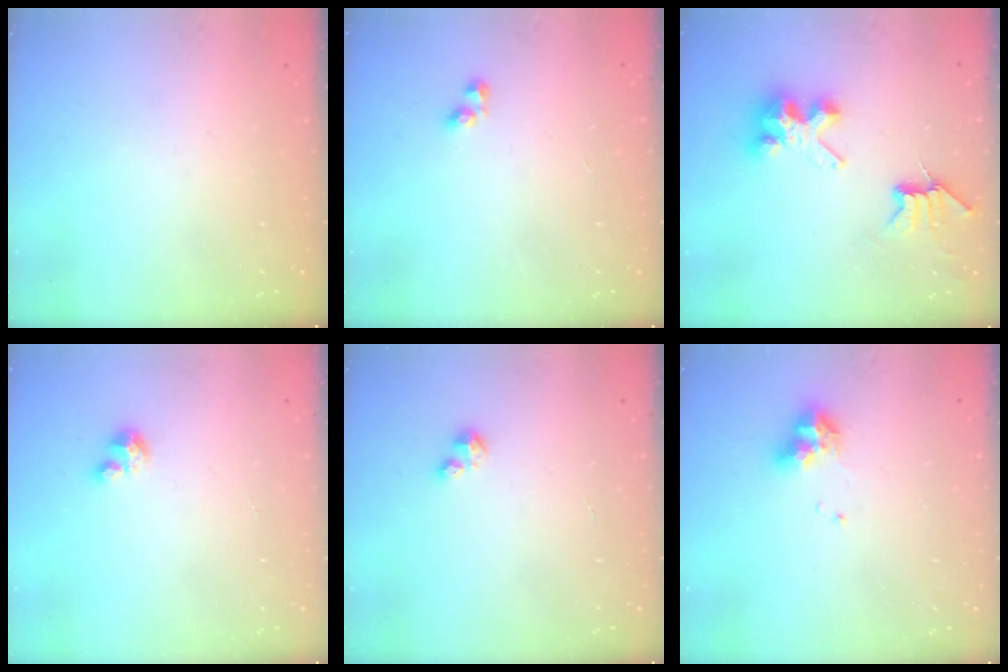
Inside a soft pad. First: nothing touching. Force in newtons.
{"total": 2.6, "press": 2.6, "slide": 0.2}
{"total": 7.7, "press": 7.7, "slide": 0.2}
{"total": 2.3, "press": 2.3, "slide": 0.1}
{"total": 2.2, "press": 2.2, "slide": 0.4}
{"total": 7.6, "press": 7.5, "slide": 0.8}